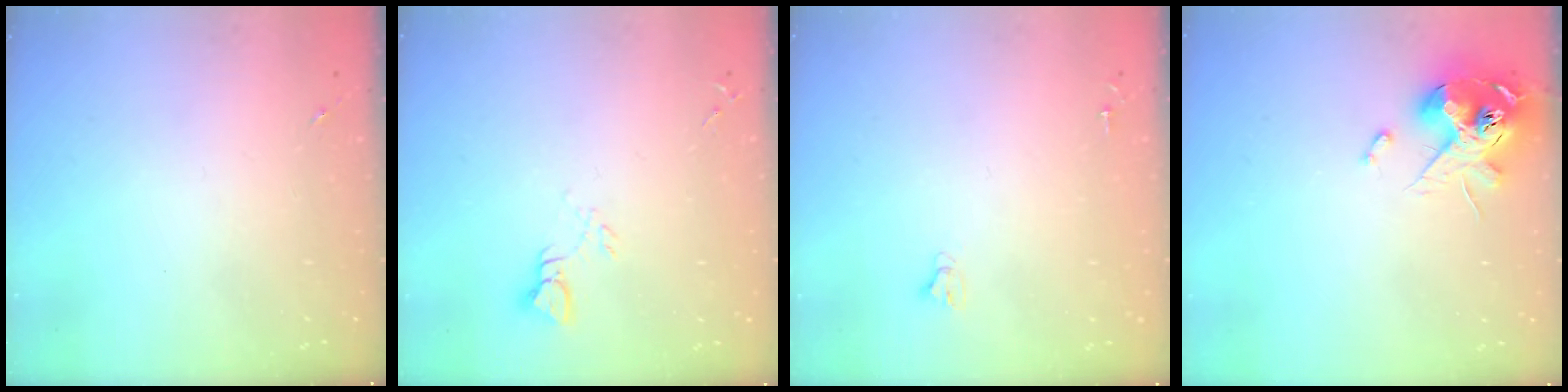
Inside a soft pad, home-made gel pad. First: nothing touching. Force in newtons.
{"total": 3.6, "press": 3.5, "slide": 0.3}
{"total": 2.4, "press": 2.4, "slide": 0.2}
{"total": 13.4, "press": 13.3, "slide": 1.4}